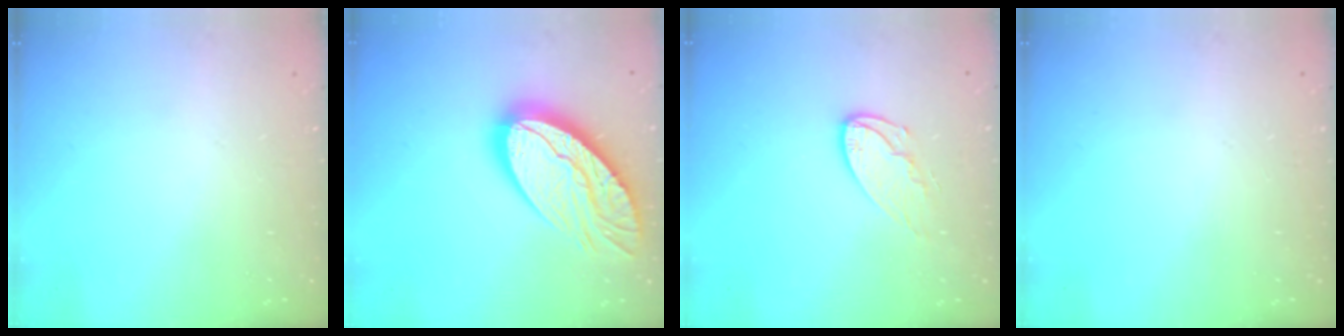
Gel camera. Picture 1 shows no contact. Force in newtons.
{"total": 22.5, "press": 22.4, "slide": 1.7}
{"total": 9.5, "press": 9.5, "slide": 0.7}
{"total": 0.0}